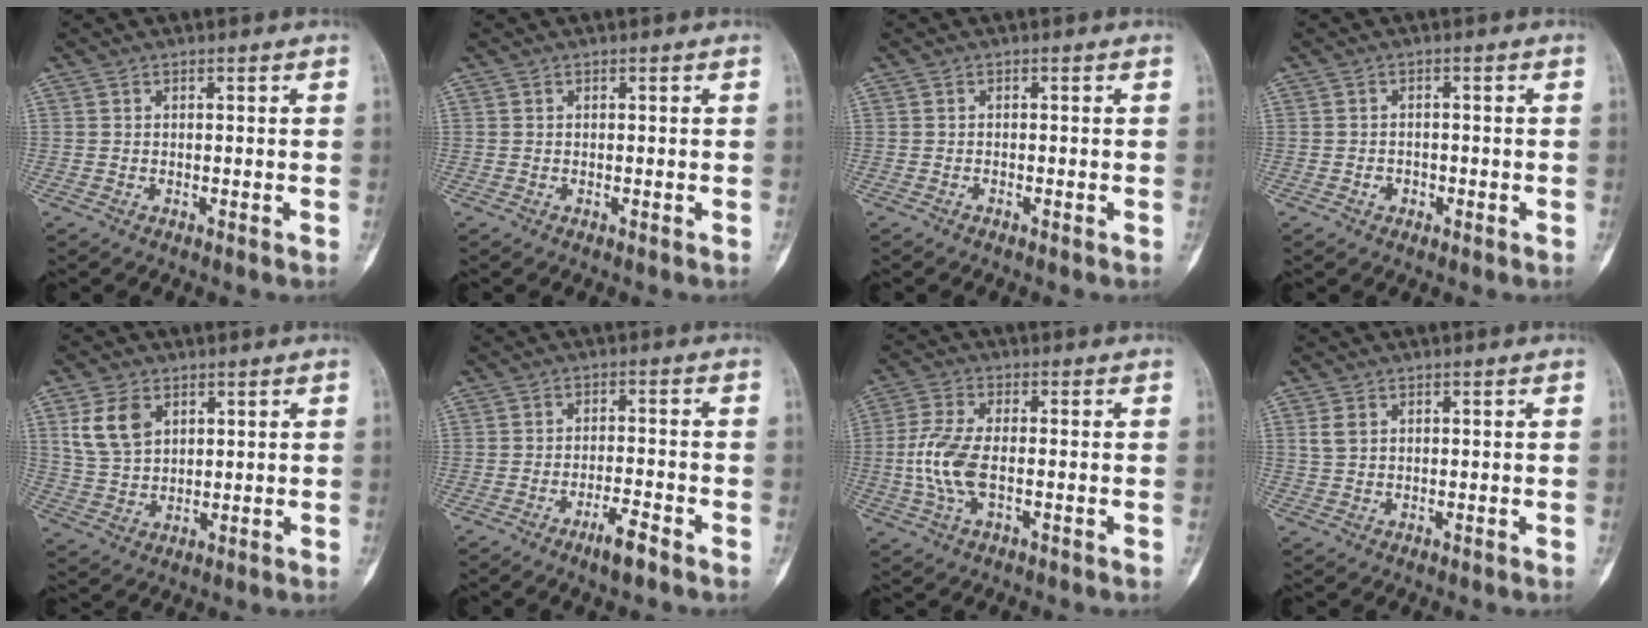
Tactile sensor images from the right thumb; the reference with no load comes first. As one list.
[{"total": 0.0}, {"total": 0.0}, {"total": 1.7, "force": [-0.7, 1.4, 0.6], "torque": [0.001, 0.009, -0.012]}, {"total": 8.0, "force": [3.4, 5.3, 4.8], "torque": [-0.081, -0.008, 0.076]}, {"total": 4.3, "force": [-3.0, 0.7, 3.0], "torque": [-0.056, 0.016, -0.053]}, {"total": 8.5, "force": [-1.1, 3.7, 7.6], "torque": [-0.181, 0.006, -0.025]}, {"total": 2.2, "force": [0.9, 1.5, 1.4], "torque": [-0.029, 0.004, 0.022]}]